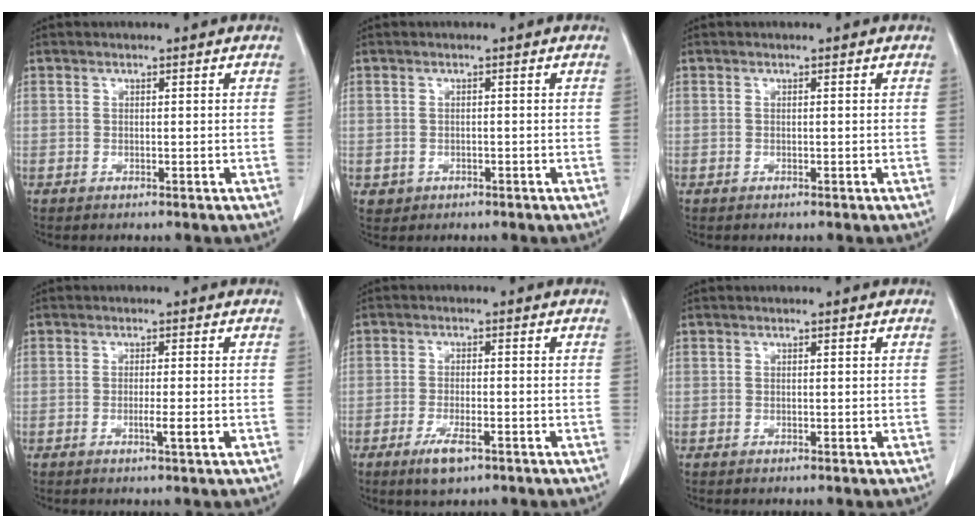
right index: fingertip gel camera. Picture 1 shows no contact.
{"total": 1.3, "force": [-0.4, 1.3, 0.1], "torque": [0.005, 0.005, 0.001]}
{"total": 0.0}
{"total": 2.3, "force": [-0.8, -0.2, 2.1], "torque": [-0.035, -0.005, -0.011]}
{"total": 4.3, "force": [-2.5, 1.1, 3.3], "torque": [-0.060, -0.006, -0.038]}
{"total": 0.0}